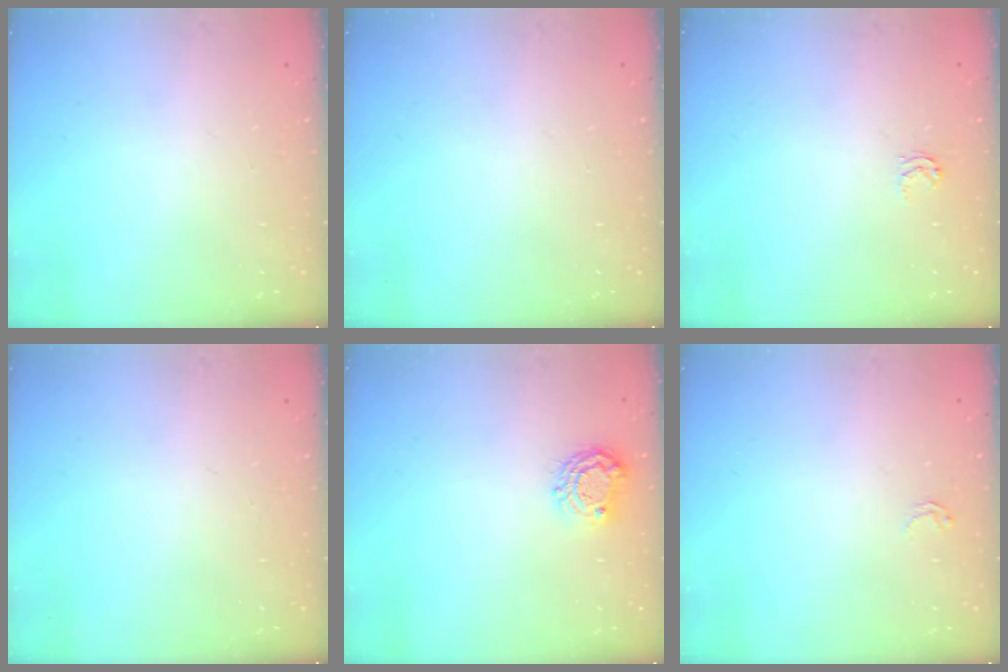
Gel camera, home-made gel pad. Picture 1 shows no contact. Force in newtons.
{"total": 0.0}
{"total": 2.7, "press": 2.7, "slide": 0.4}
{"total": 0.0}
{"total": 7.5, "press": 7.4, "slide": 0.9}
{"total": 1.8, "press": 1.8, "slide": 0.0}